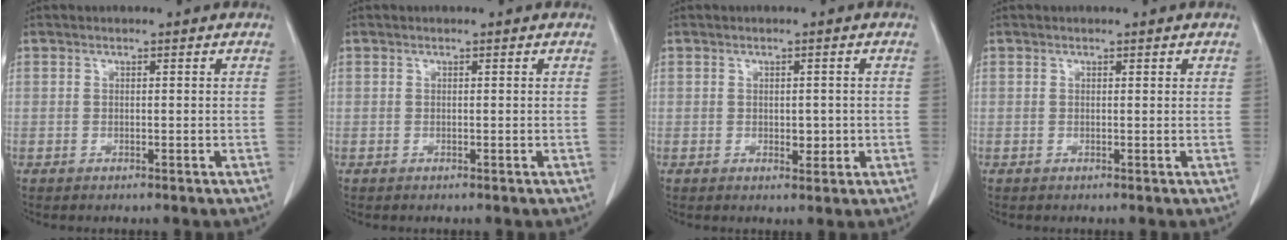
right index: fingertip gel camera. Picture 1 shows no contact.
{"total": 0.0}
{"total": 2.1, "force": [-0.1, 1.3, 1.6], "torque": [-0.019, 0.000, 0.005]}
{"total": 0.0}